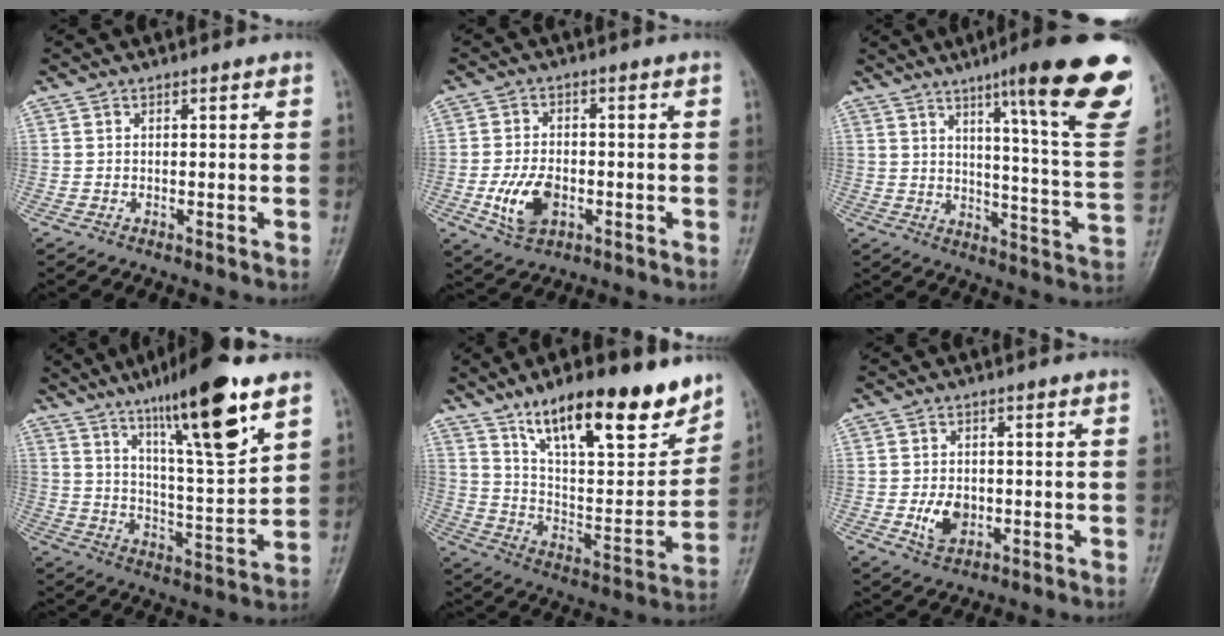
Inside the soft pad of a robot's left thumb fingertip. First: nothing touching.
{"total": 8.0, "force": [-2.3, 5.1, 5.7], "torque": [-0.101, 0.005, -0.039]}
{"total": 23.9, "force": [13.5, 3.1, 19.4], "torque": [-0.238, -0.057, 0.180]}
{"total": 18.9, "force": [11.4, 3.0, 14.9], "torque": [-0.226, -0.054, 0.192]}
{"total": 22.8, "force": [15.1, 7.8, 15.2], "torque": [-0.190, -0.059, 0.252]}
{"total": 5.5, "force": [-1.1, 3.9, 3.7], "torque": [-0.053, -0.002, -0.017]}